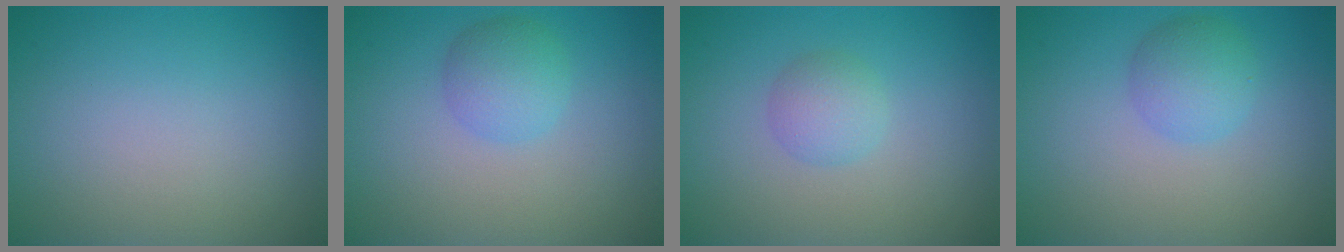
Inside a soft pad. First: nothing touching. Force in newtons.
{"total": 2.7, "press": 2.7, "slide": 0.1}
{"total": 2.0, "press": 2.0, "slide": 0.0}
{"total": 2.8, "press": 2.8, "slide": 0.1}